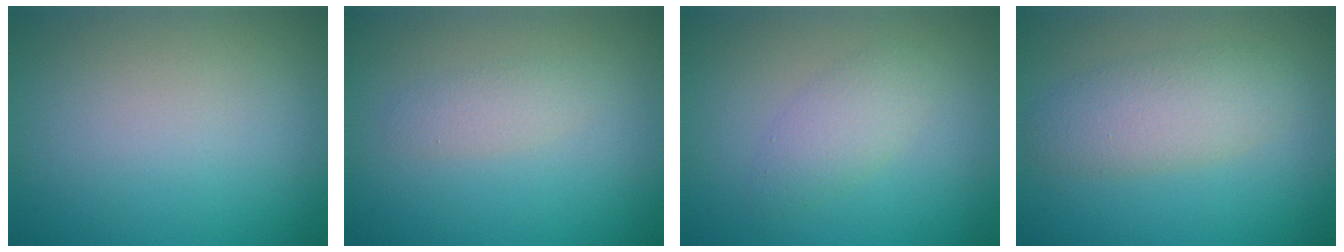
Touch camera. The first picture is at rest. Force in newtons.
{"total": 1.5, "press": 1.5, "slide": 0.1}
{"total": 2.1, "press": 2.1, "slide": 0.0}
{"total": 3.8, "press": 3.8, "slide": 0.1}